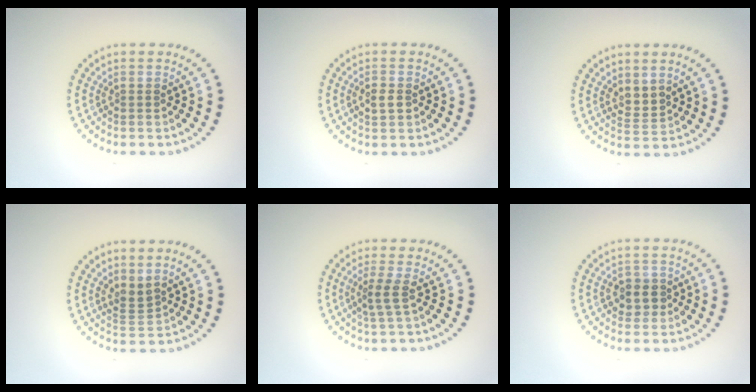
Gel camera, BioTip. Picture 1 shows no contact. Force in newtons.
{"total": 1.3, "press": 1.3, "slide": 0.1}
{"total": 1.7, "press": 1.4, "slide": 1.0}
{"total": 1.9, "press": 1.4, "slide": 1.3}
{"total": 2.1, "press": 1.4, "slide": 1.5}
{"total": 2.1, "press": 1.9, "slide": 0.8}